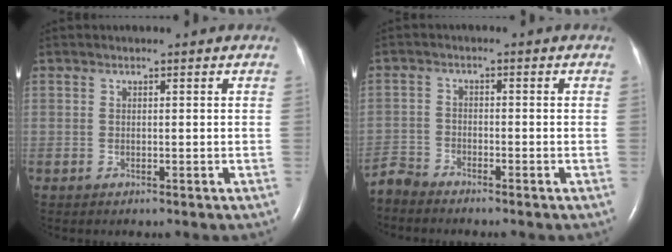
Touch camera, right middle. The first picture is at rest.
{"total": 3.3, "force": [-3.3, 0.1, -0.3], "torque": [0.009, -0.016, -0.067]}